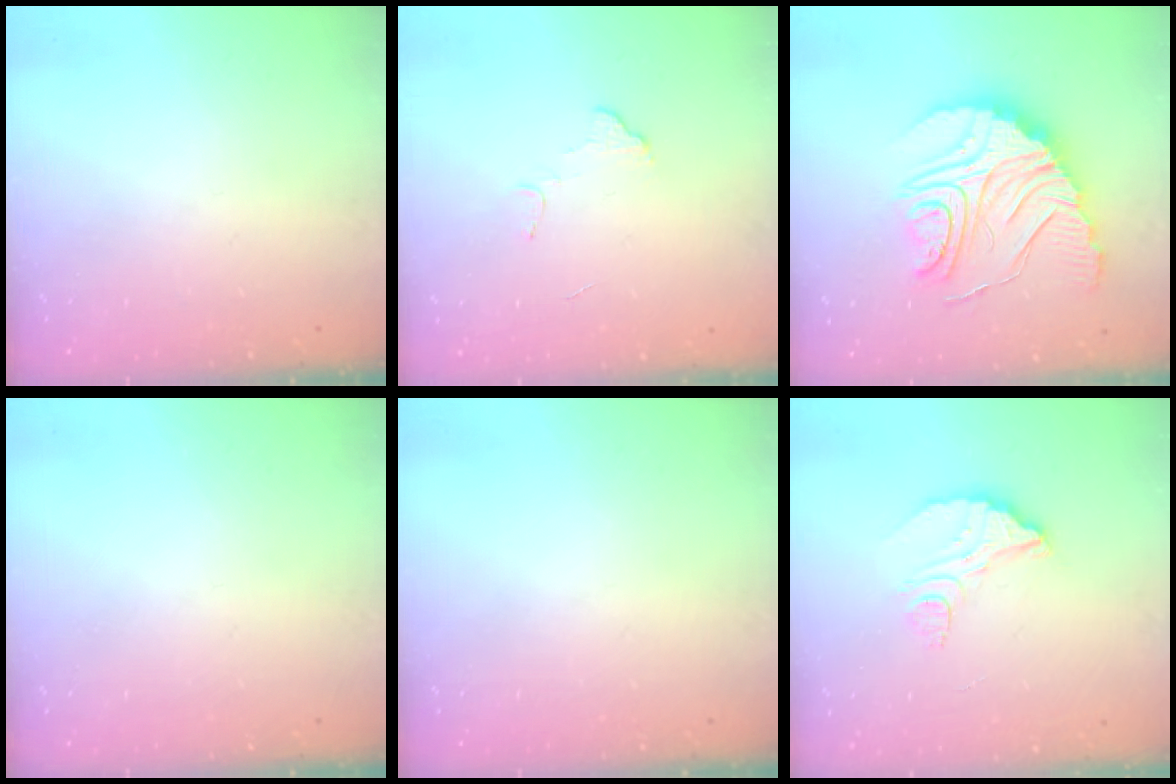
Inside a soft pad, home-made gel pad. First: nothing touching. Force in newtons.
{"total": 3.2, "press": 3.2, "slide": 0.2}
{"total": 23.9, "press": 23.8, "slide": 1.9}
{"total": 0.0}
{"total": 0.0}
{"total": 9.0, "press": 8.9, "slide": 0.8}